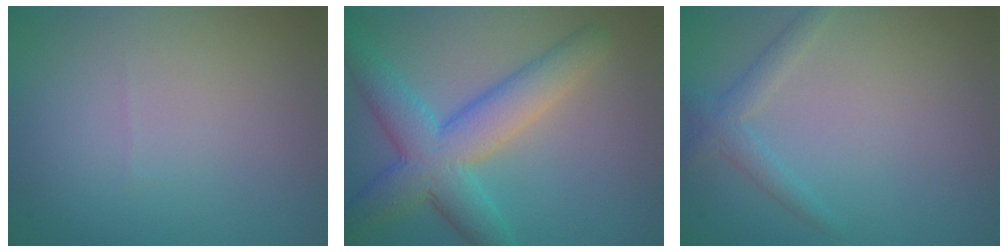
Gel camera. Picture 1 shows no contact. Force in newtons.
{"total": 7.1, "press": 7.1, "slide": 0.2}
{"total": 2.0, "press": 2.0, "slide": 0.1}